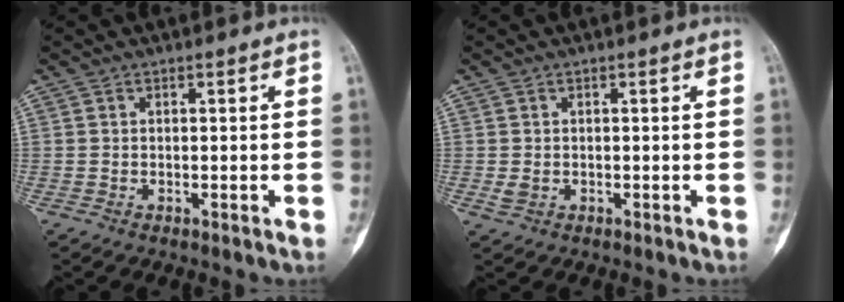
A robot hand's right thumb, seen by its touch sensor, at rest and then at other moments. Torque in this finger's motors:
{"motor_torque": [0.74, 0.43, 0.39, -0.10, 0.03]}